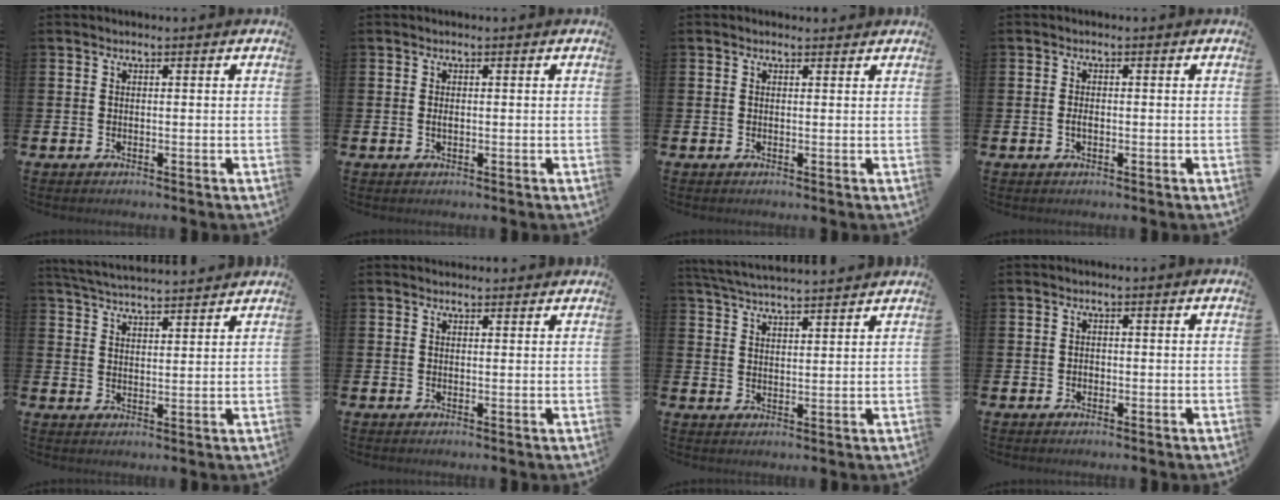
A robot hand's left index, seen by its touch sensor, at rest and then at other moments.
{"total": 0.7, "force": [0.0, 0.3, 0.6], "torque": [-0.008, 0.000, -0.002]}
{"total": 0.5, "force": [0.3, 0.3, 0.3], "torque": [0.004, 0.001, 0.003]}
{"total": 1.2, "force": [-0.3, 0.7, 1.0], "torque": [-0.013, 0.001, -0.007]}
{"total": 4.7, "force": [4.7, 0.0, 0.3], "torque": [-0.024, -0.027, 0.085]}
{"total": 1.2, "force": [1.1, 0.4, 0.1], "torque": [0.009, 0.001, 0.018]}
{"total": 4.8, "force": [4.8, -0.1, 0.6], "torque": [-0.029, -0.026, 0.086]}
{"total": 0.7, "force": [-0.3, 0.6, 0.3], "torque": [-0.001, 0.001, -0.008]}